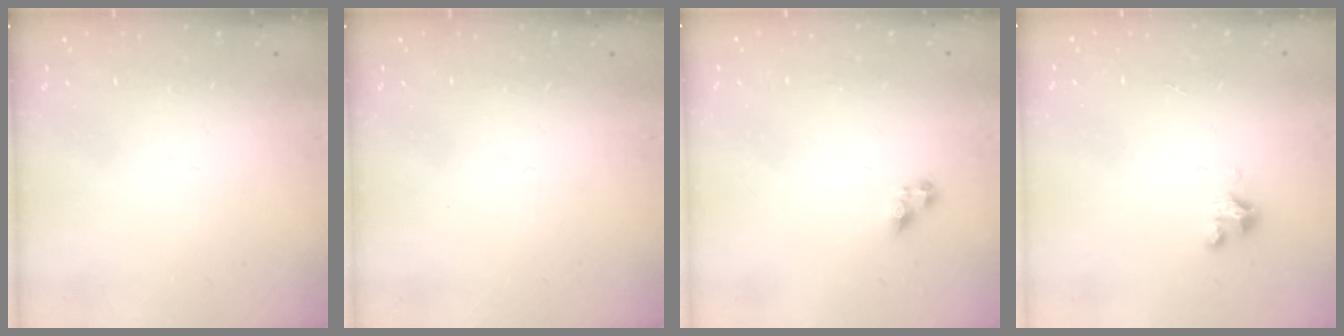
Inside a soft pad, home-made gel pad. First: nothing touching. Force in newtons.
{"total": 0.0}
{"total": 4.6, "press": 4.6, "slide": 0.6}
{"total": 2.5, "press": 2.5, "slide": 0.2}